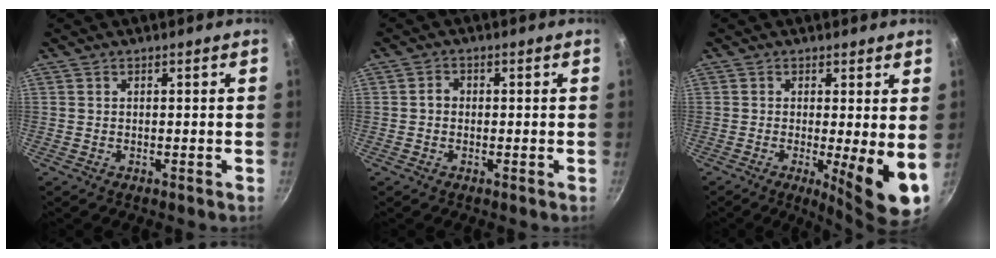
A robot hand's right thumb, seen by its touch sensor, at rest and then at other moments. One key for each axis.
{"total": 1.7, "fx": -0.2, "fy": 1.5, "fz": 0.9, "tx": -0.013, "ty": 0.009, "tz": -0.006}
{"total": 9.4, "fx": -0.7, "fy": 1.8, "fz": 9.2, "tx": -0.116, "ty": -0.021, "tz": -0.006}